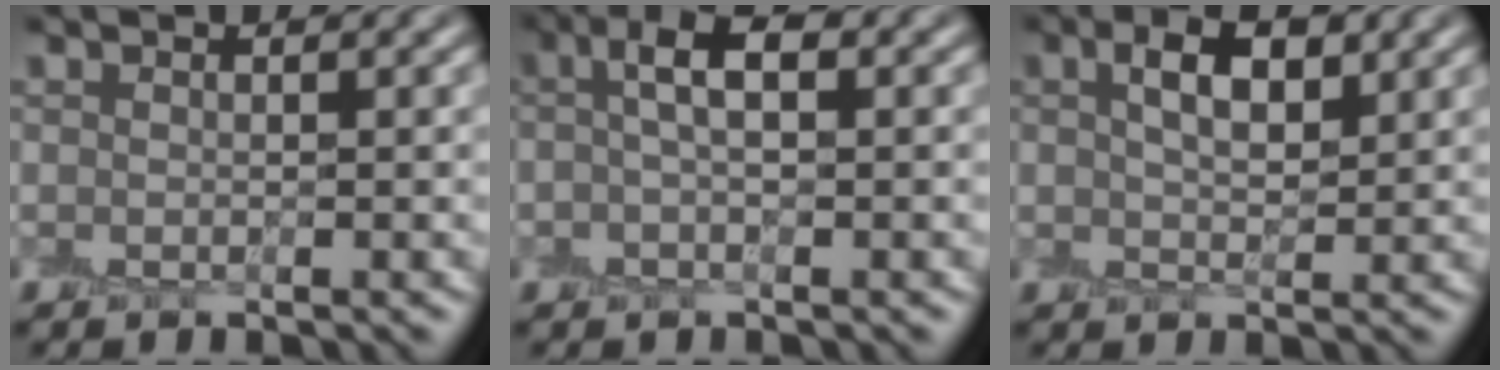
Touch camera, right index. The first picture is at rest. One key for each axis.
{"total": 3.3, "fx": 0.5, "fy": 1.1, "fz": 3.1, "tx": -0.055, "ty": 0.011, "tz": 0.003}
{"total": 3.8, "fx": 1.5, "fy": 1.6, "fz": 3.1, "tx": -0.058, "ty": 0.007, "tz": 0.027}